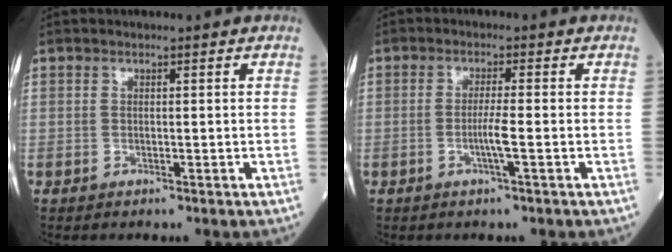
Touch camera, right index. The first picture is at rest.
{"total": 3.1, "force": [-0.9, -0.4, 2.9], "torque": [-0.057, -0.003, -0.021]}